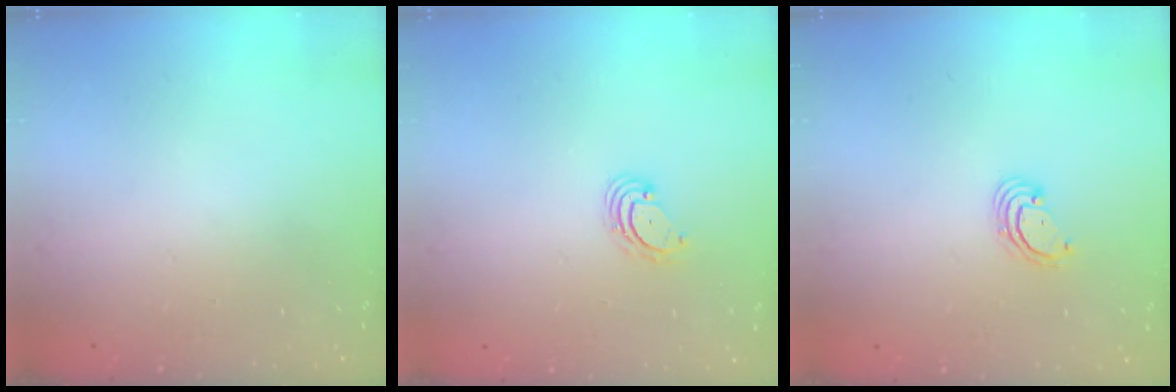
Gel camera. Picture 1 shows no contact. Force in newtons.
{"total": 3.8, "press": 3.8, "slide": 0.5}
{"total": 2.3, "press": 2.3, "slide": 0.1}